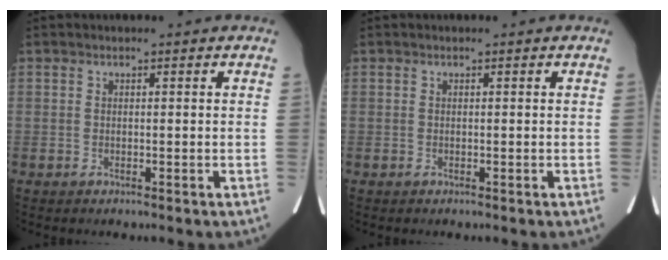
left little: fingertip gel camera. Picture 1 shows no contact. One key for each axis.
{"total": 0.0}